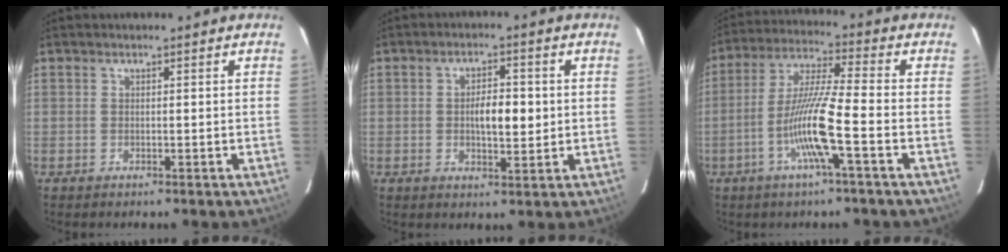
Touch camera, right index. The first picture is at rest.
{"total": 5.5, "force": [0.1, 2.0, 5.1], "torque": [-0.086, 0.004, 0.003]}
{"total": 10.7, "force": [-3.7, -0.4, 10.0], "torque": [-0.199, 0.001, -0.073]}